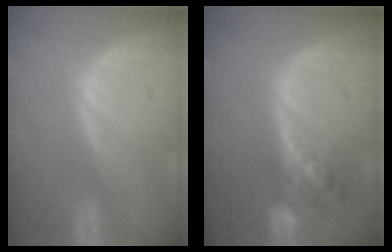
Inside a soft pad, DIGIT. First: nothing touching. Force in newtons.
{"total": 5.7, "press": 5.0, "slide": 2.8}